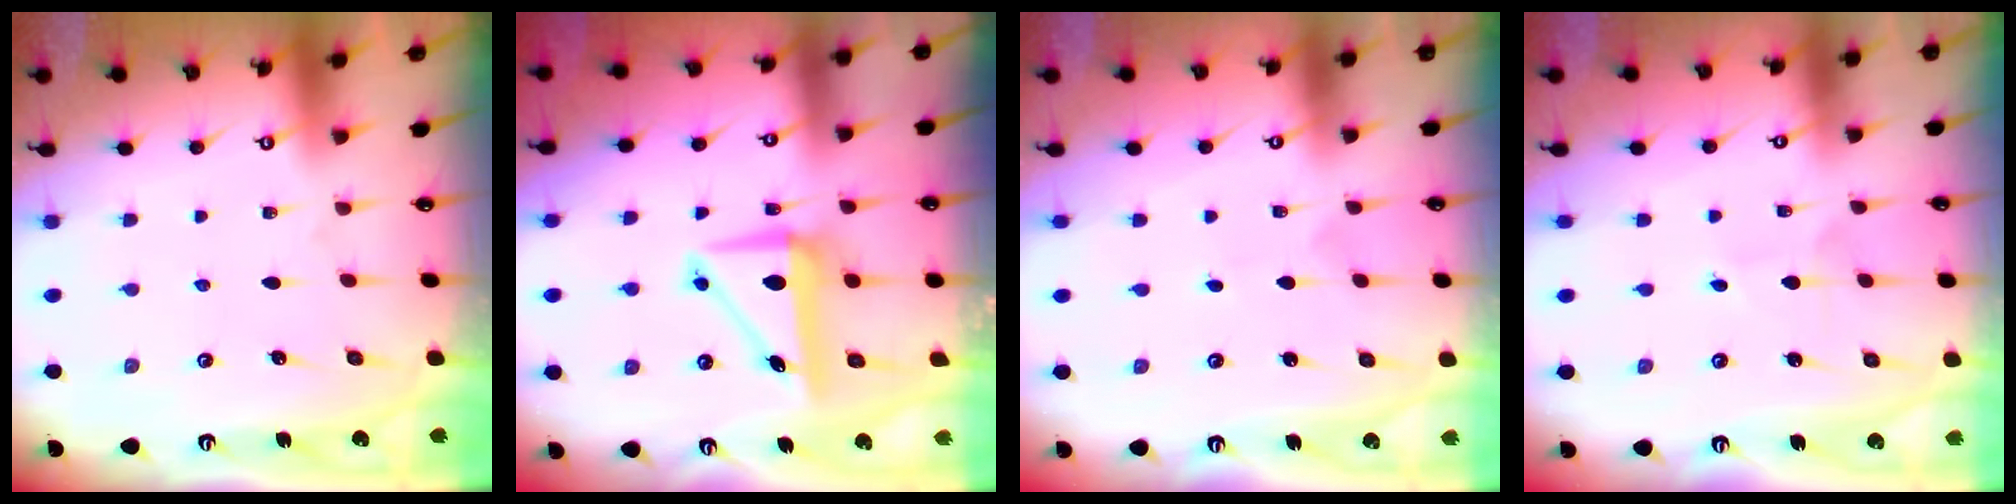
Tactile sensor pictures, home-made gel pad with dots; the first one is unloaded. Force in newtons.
{"total": 7.5, "press": 7.3, "slide": 1.5}
{"total": 0.5, "press": 0.5, "slide": 0.0}
{"total": 2.7, "press": 2.7, "slide": 0.3}